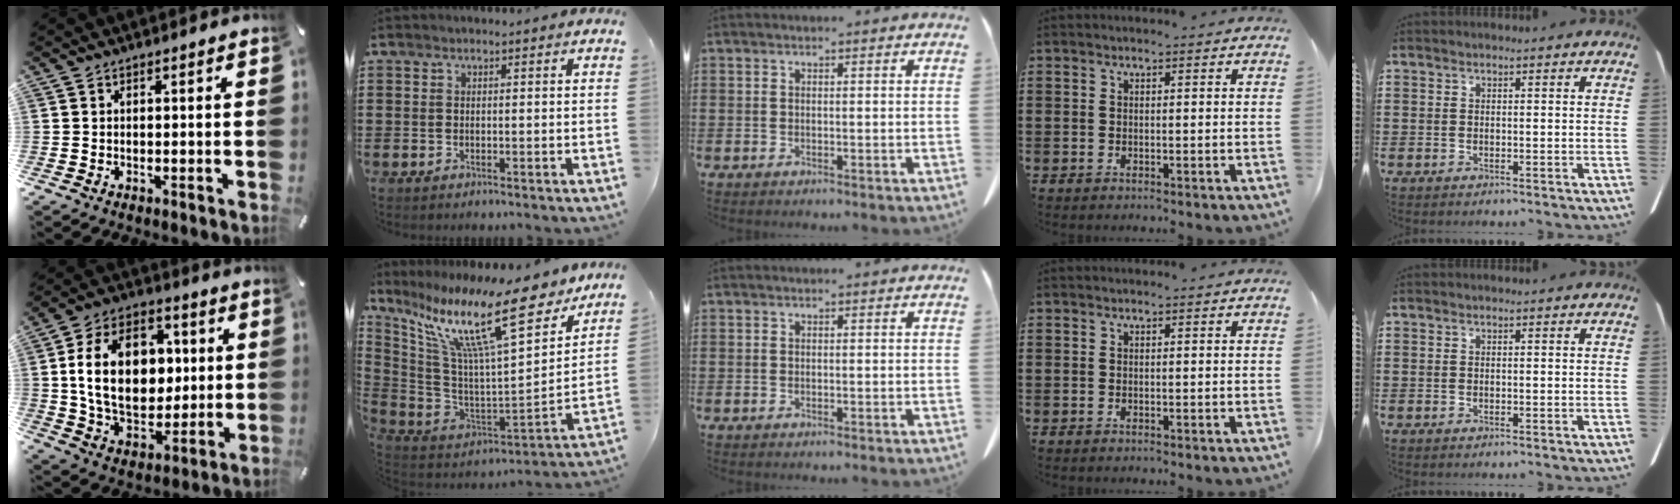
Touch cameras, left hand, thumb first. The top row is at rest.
{"thumb": {"total": 19.9, "force": [2.6, 13.9, 14.0], "torque": [-0.257, 0.011, 0.048]}, "index": {"total": 18.1, "force": [11.9, 2.8, 13.4], "torque": [-0.280, -0.079, 0.190]}}